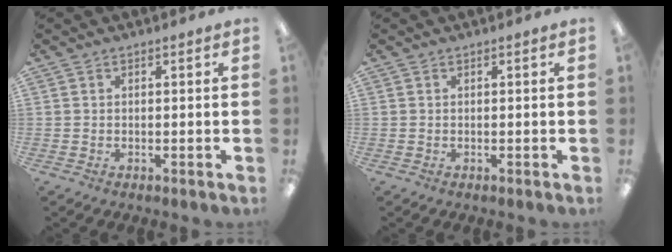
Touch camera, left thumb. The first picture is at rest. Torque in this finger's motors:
{"motor_torque": [-0.04, -0.05, 0.05, -0.03, 0.00]}